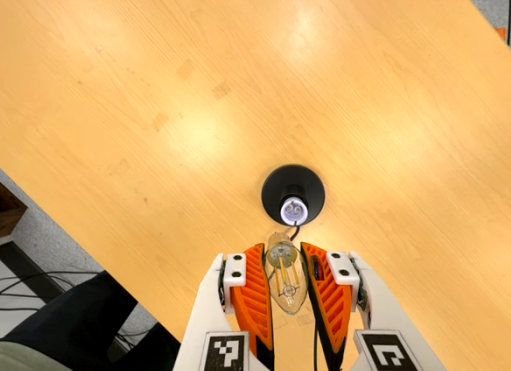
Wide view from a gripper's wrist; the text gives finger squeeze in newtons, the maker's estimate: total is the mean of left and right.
{"total": 21.0, "left": 22.8, "right": 19.1}